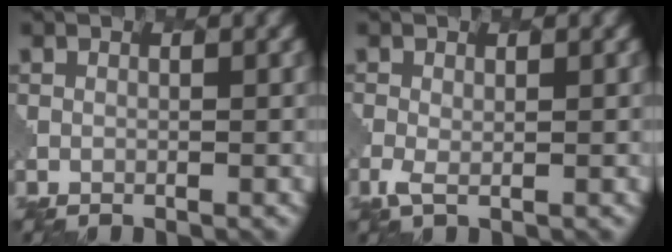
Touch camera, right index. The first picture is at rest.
{"total": 1.3, "force": [-0.4, 0.6, 1.1], "torque": [-0.031, -0.006, -0.008]}